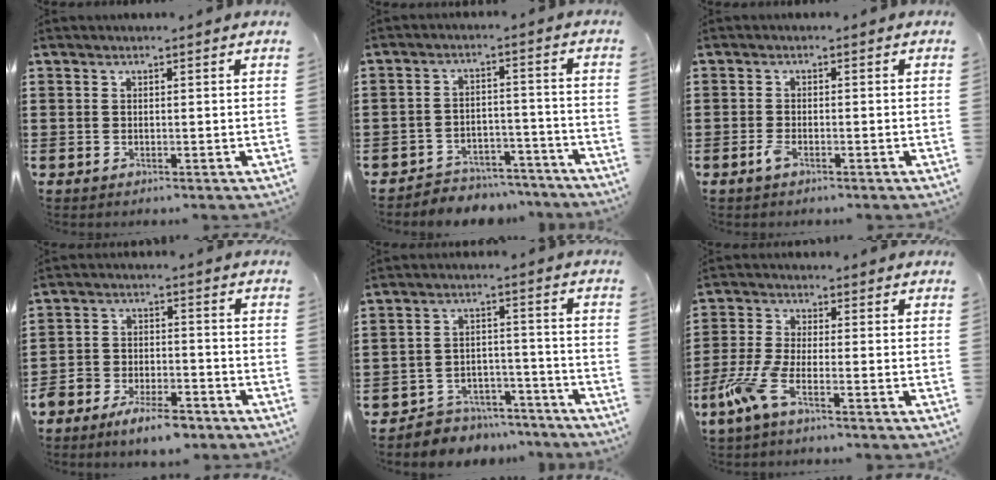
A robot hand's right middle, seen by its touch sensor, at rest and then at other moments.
{"total": 4.8, "force": [-4.7, 1.0, 0.0], "torque": [-0.003, 0.010, -0.098]}
{"total": 1.7, "force": [-0.9, 0.4, 1.3], "torque": [-0.040, -0.007, -0.021]}
{"total": 6.1, "force": [-5.4, 1.7, 2.3], "torque": [-0.048, 0.007, -0.104]}
{"total": 5.3, "force": [-5.2, 1.3, 0.0], "torque": [-0.001, 0.018, -0.107]}
{"total": 5.5, "force": [-3.0, 1.1, 4.5], "torque": [-0.118, -0.018, -0.062]}